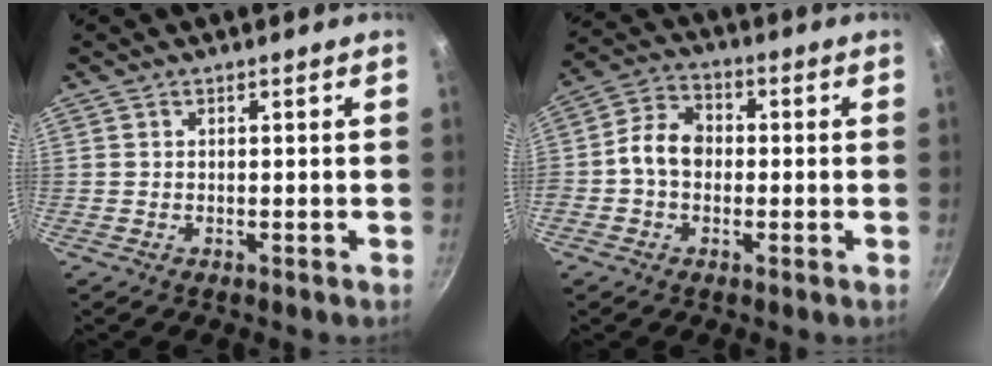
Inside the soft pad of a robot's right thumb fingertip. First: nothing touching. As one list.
[{"total": 7.8, "force": [-0.6, 6.0, 4.9], "torque": [-0.065, 0.024, -0.028]}]